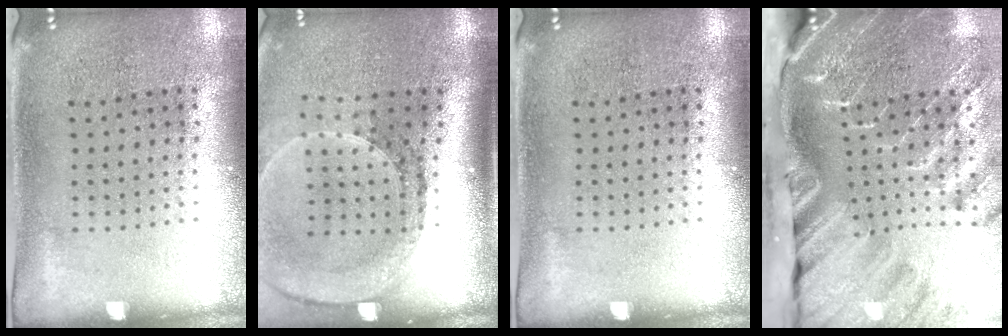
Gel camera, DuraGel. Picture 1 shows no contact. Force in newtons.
{"total": 2.7, "press": 2.0, "slide": 1.8}
{"total": 0.0}
{"total": 4.5, "press": 3.3, "slide": 3.0}